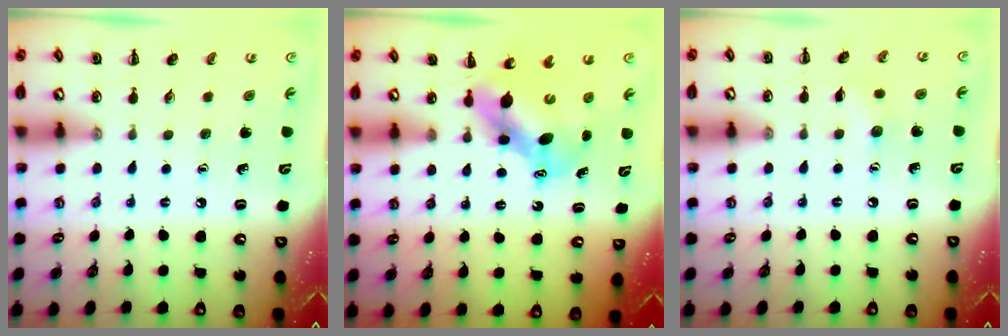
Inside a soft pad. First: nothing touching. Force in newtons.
{"total": 6.7, "press": 6.5, "slide": 1.3}
{"total": 4.6, "press": 4.5, "slide": 1.1}